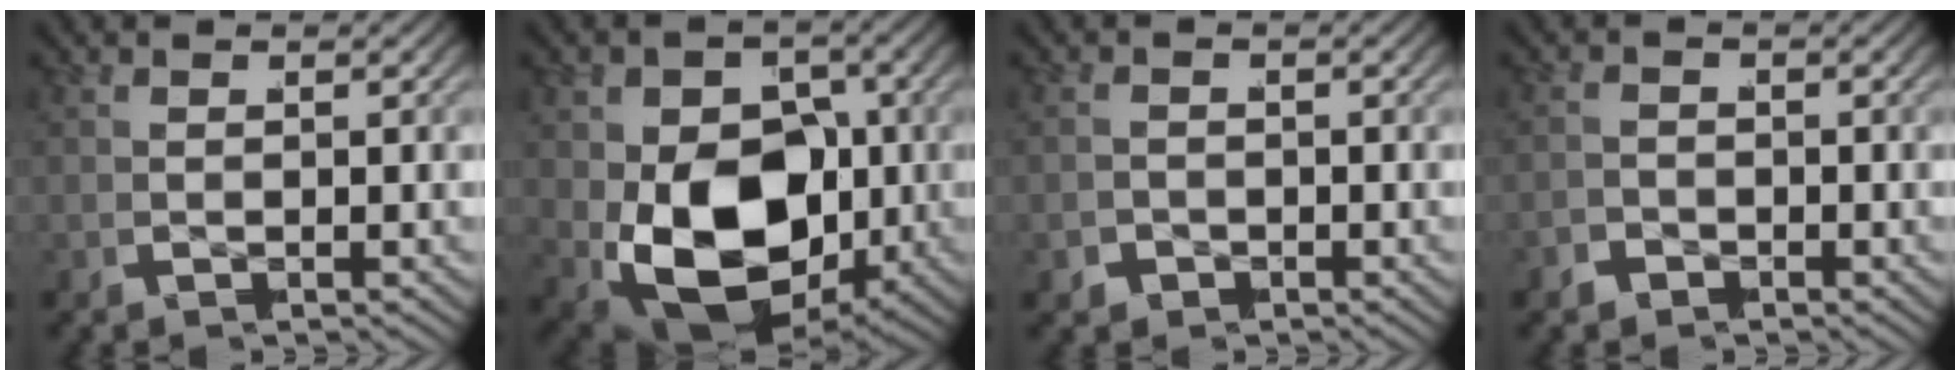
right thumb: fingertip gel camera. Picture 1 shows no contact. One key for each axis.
{"total": 16.3, "fx": -2.3, "fy": 11.1, "fz": 11.7, "tx": -0.253, "ty": -0.074, "tz": -0.003}
{"total": 1.6, "fx": -1.0, "fy": 1.2, "fz": 0.2, "tx": -0.011, "ty": -0.009, "tz": -0.014}
{"total": 1.5, "fx": -1.3, "fy": 0.7, "fz": -0.3, "tx": 0.006, "ty": -0.005, "tz": -0.024}